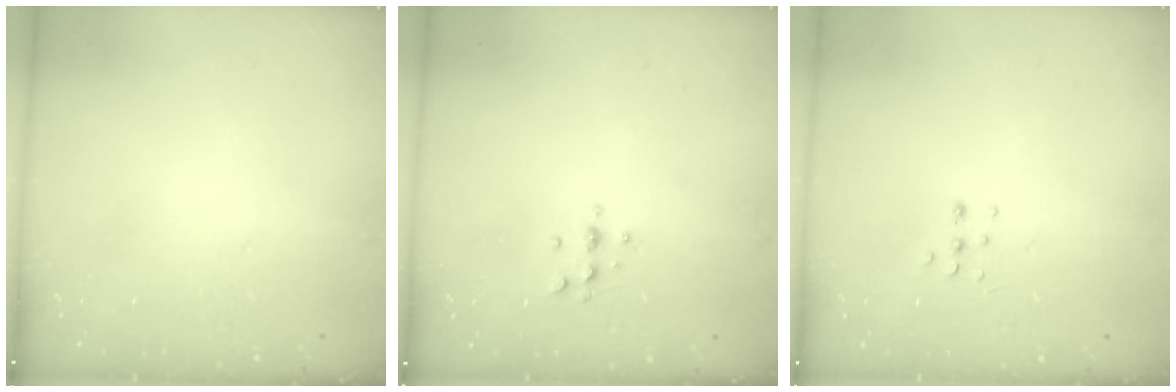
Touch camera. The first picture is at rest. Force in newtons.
{"total": 3.5, "press": 3.4, "slide": 0.3}
{"total": 3.8, "press": 3.7, "slide": 0.9}